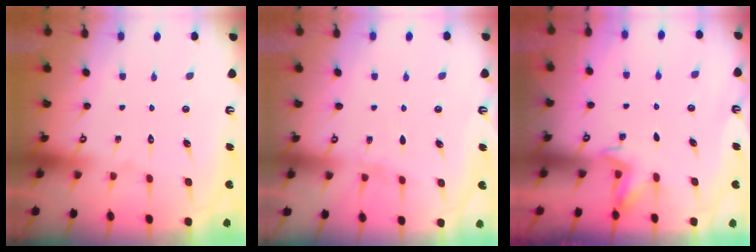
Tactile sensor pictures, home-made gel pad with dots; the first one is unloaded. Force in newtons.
{"total": 2.9, "press": 2.8, "slide": 0.7}
{"total": 2.4, "press": 2.1, "slide": 1.2}